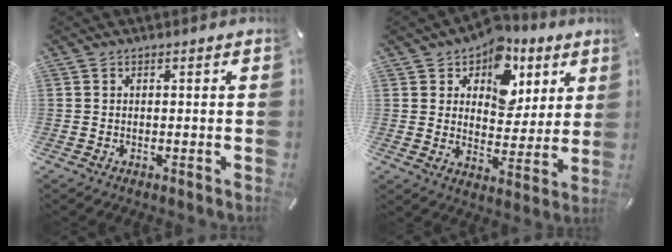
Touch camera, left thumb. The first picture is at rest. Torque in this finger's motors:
{"motor_torque": [1.70, 1.75, 1.30, -1.27, 0.35]}